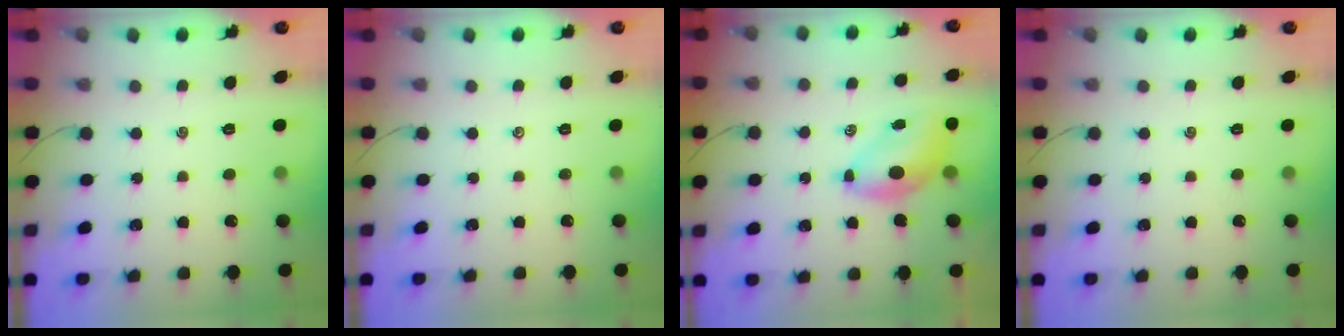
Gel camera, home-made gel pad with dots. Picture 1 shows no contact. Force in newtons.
{"total": 0.0}
{"total": 6.7, "press": 6.6, "slide": 1.3}
{"total": 0.0}